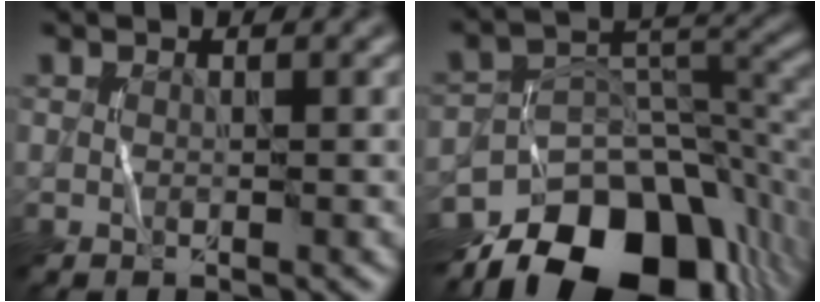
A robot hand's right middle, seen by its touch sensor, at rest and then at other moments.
{"total": 14.1, "force": [-9.5, 7.6, 7.2], "torque": [-0.131, -0.005, -0.136]}